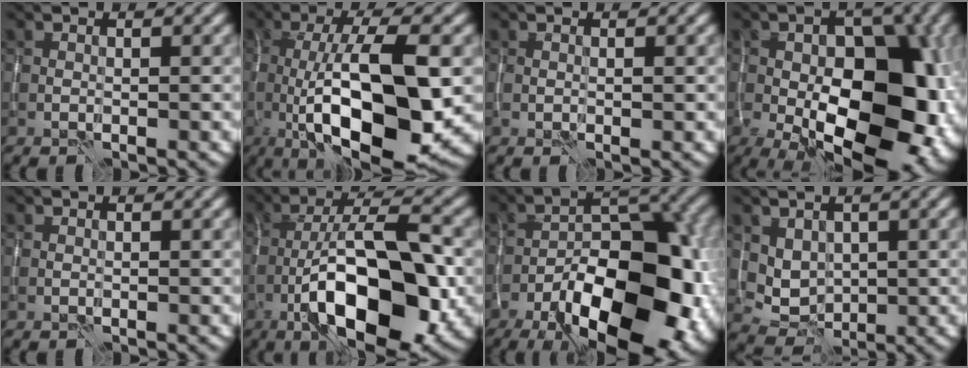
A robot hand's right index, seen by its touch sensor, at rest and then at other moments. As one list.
[{"total": 13.0, "force": [-1.9, 4.0, 12.3], "torque": [-0.191, -0.005, -0.038]}, {"total": 0.0}, {"total": 18.1, "force": [-3.6, 10.1, 14.7], "torque": [-0.191, -0.021, -0.042]}, {"total": 0.0}, {"total": 13.7, "force": [-5.2, 4.8, 11.7], "torque": [-0.182, 0.016, -0.092]}, {"total": 15.7, "force": [-7.2, 7.0, 12.1], "torque": [-0.158, -0.002, -0.119]}, {"total": 3.0, "force": [0.8, 2.4, 1.5], "torque": [-0.032, -0.009, 0.019]}]